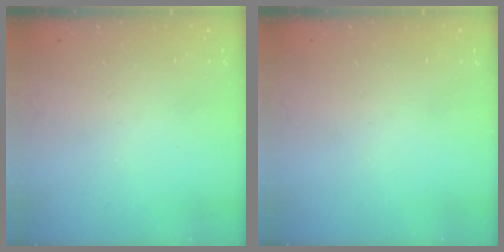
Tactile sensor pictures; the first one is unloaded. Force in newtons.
{"total": 0.0}